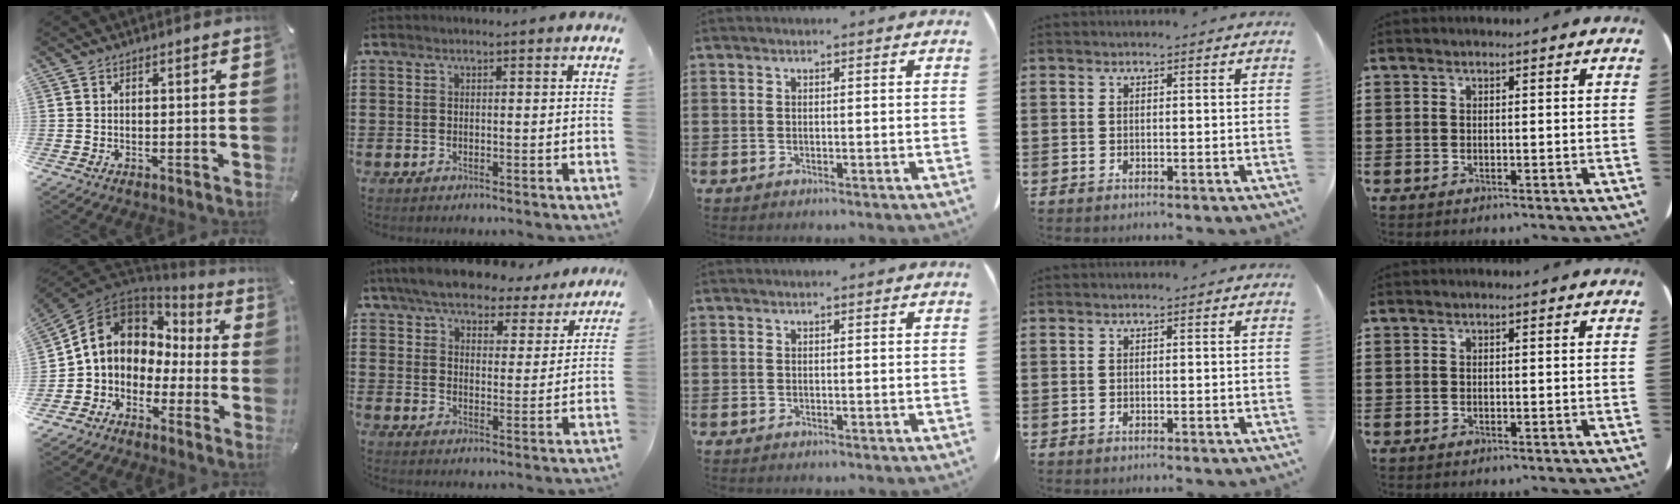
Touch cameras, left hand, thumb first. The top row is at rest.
{"thumb": {"total": 9.5, "force": [0.5, 8.6, 4.1], "torque": [-0.111, -0.001, 0.007]}, "index": {"total": 7.1, "force": [6.6, 1.6, 2.2], "torque": [-0.072, -0.021, 0.120]}}